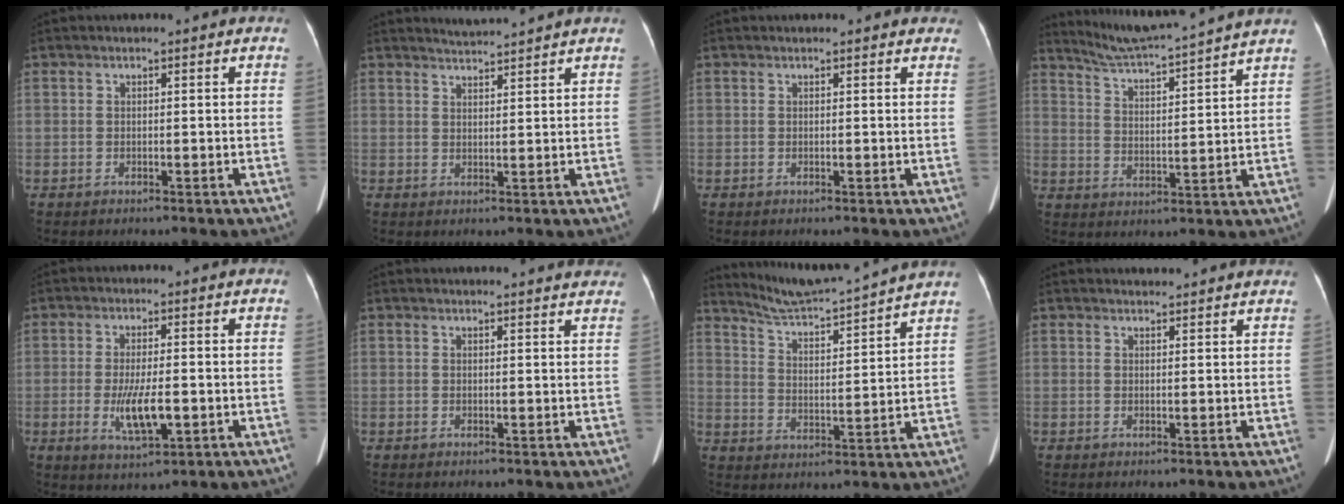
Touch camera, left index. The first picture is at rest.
{"total": 3.2, "force": [3.1, -0.9, 0.1], "torque": [-0.007, 0.005, 0.055]}
{"total": 3.3, "force": [2.9, 1.2, 1.0], "torque": [-0.004, 0.018, 0.023]}
{"total": 13.3, "force": [12.4, -1.5, 4.7], "torque": [-0.091, 0.000, 0.186]}
{"total": 6.3, "force": [-1.5, 1.6, 5.9], "torque": [-0.118, -0.013, -0.021]}
{"total": 10.8, "force": [10.3, 1.6, 2.7], "torque": [-0.013, 0.010, 0.098]}
{"total": 13.7, "force": [13.0, -1.6, 3.9], "torque": [-0.079, -0.006, 0.200]}
{"total": 3.9, "force": [3.8, 0.5, 0.5], "torque": [-0.012, 0.018, 0.042]}